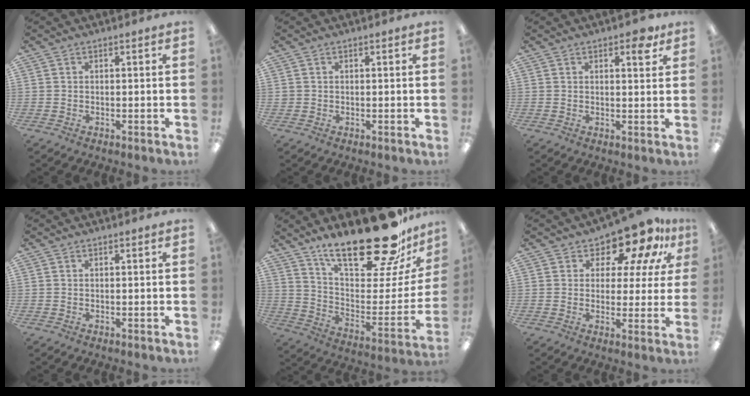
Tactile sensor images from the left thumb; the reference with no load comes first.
{"total": 0.7, "force": [0.2, 0.7, 0.1], "torque": [-0.002, 0.005, 0.002]}
{"total": 4.0, "force": [2.5, 1.7, 2.6], "torque": [-0.017, -0.011, 0.035]}
{"total": 0.0}
{"total": 26.0, "force": [20.3, 7.8, 14.2], "torque": [-0.199, -0.144, 0.338]}
{"total": 12.4, "force": [9.5, 5.5, 5.8], "torque": [-0.101, -0.068, 0.166]}